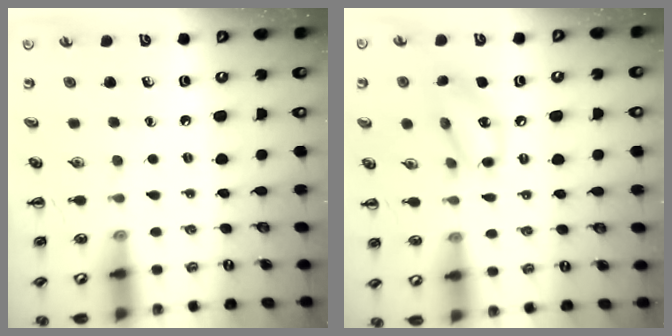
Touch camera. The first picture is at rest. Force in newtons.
{"total": 11.4, "press": 11.2, "slide": 1.9}